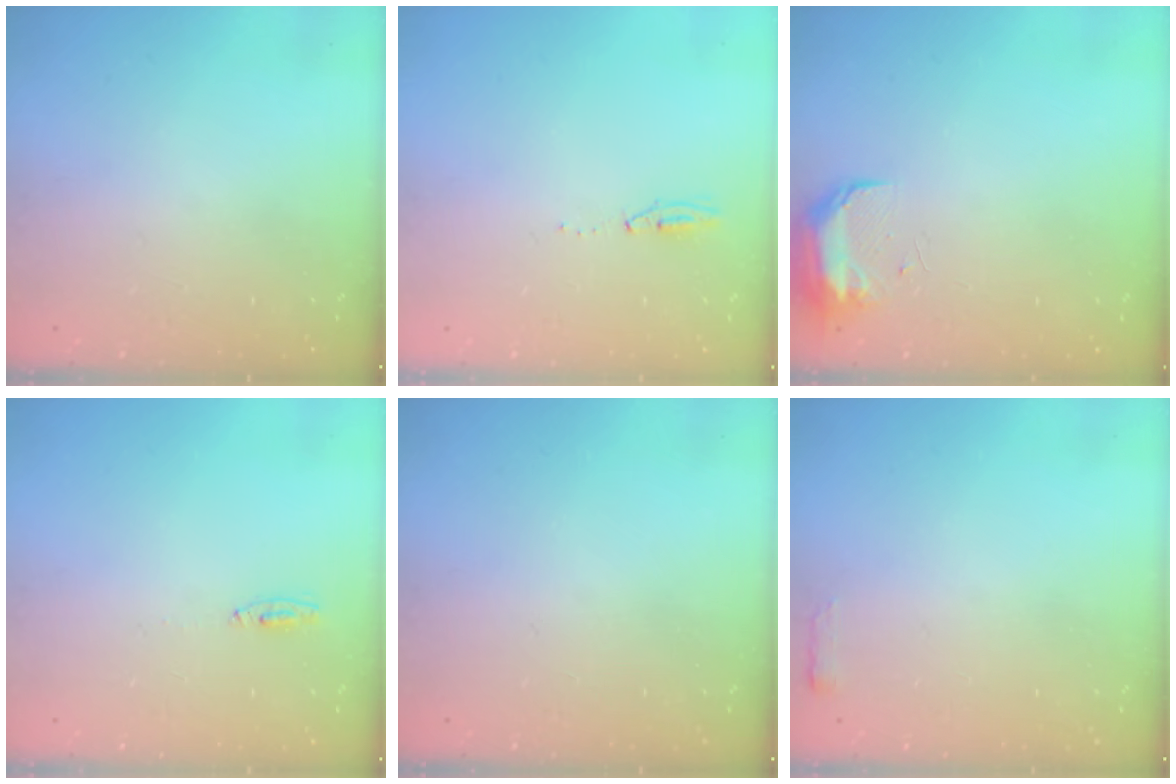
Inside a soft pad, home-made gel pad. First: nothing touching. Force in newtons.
{"total": 15.0, "press": 4.8, "slide": 14.3}
{"total": 8.9, "press": 8.8, "slide": 1.1}
{"total": 4.2, "press": 2.6, "slide": 3.3}
{"total": 0.0}
{"total": 2.4, "press": 2.4, "slide": 0.4}